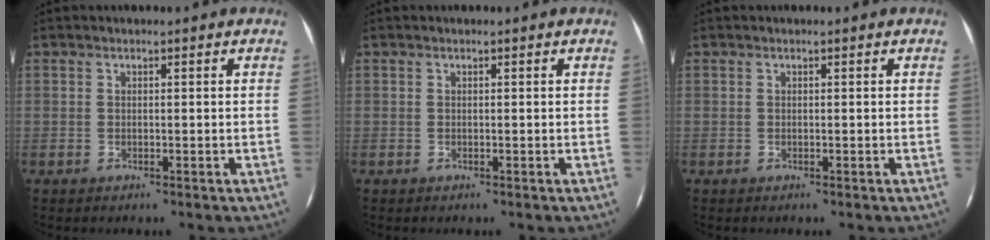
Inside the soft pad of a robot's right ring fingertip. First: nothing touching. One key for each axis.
{"total": 0.0}
{"total": 0.0}